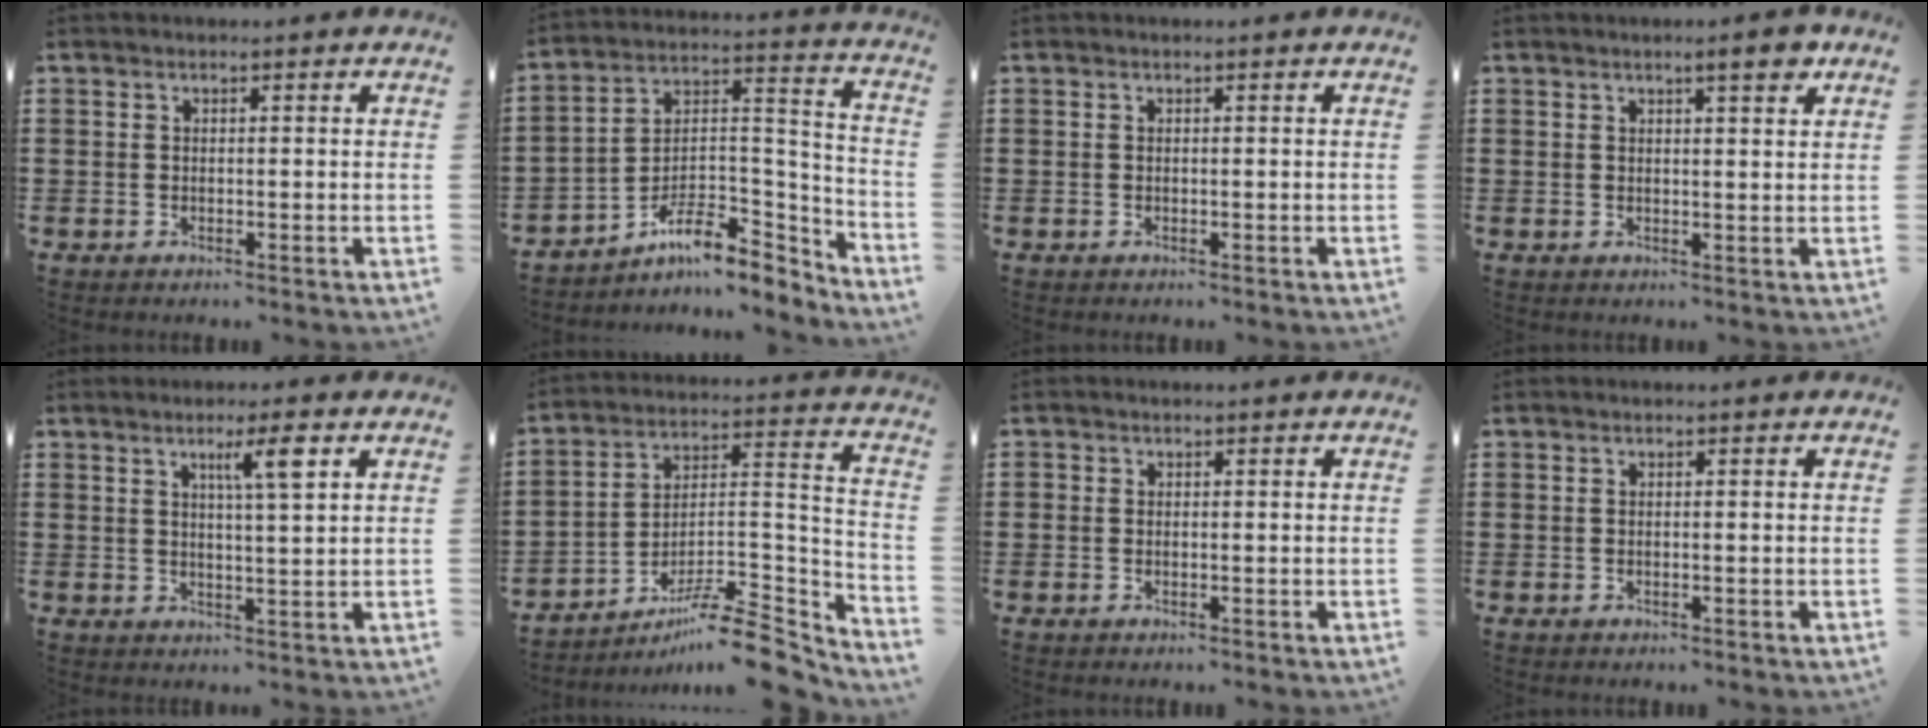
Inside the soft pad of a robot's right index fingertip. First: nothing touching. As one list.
[{"total": 10.5, "force": [-8.1, 3.8, 5.4], "torque": [-0.094, 0.016, -0.155]}, {"total": 0.0}, {"total": 3.5, "force": [2.2, 0.6, 2.6], "torque": [-0.039, -0.001, 0.034]}, {"total": 5.1, "force": [2.4, 0.3, 4.4], "torque": [-0.078, -0.003, 0.033]}, {"total": 10.6, "force": [-8.7, 2.2, 5.6], "torque": [-0.080, 0.028, -0.165]}, {"total": 0.6, "force": [-0.1, 0.6, -0.2], "torque": [0.002, 0.007, -0.003]}, {"total": 0.0}]